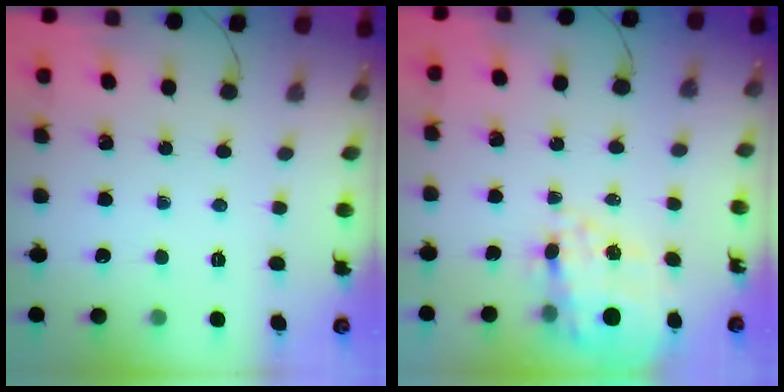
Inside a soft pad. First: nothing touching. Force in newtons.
{"total": 15.5, "press": 15.2, "slide": 3.3}